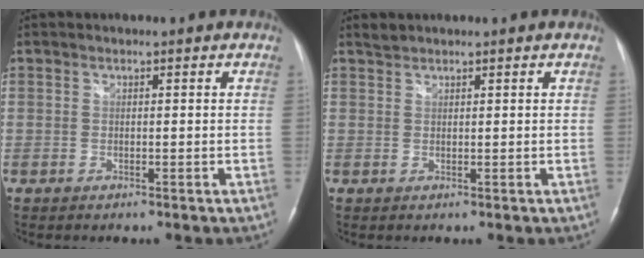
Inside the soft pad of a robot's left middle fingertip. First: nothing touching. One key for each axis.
{"total": 1.0, "fx": 1.0, "fy": 0.1, "fz": 0.0, "tx": -0.005, "ty": 0.004, "tz": 0.022}